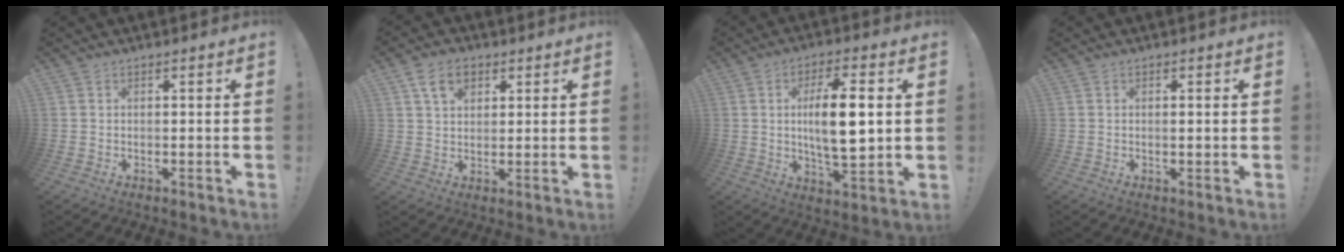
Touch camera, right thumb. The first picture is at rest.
{"total": 7.6, "force": [3.8, 5.3, 3.9], "torque": [-0.062, -0.004, 0.073]}
{"total": 13.9, "force": [1.5, 4.6, 13.0], "torque": [-0.229, -0.008, 0.014]}
{"total": 0.8, "force": [0.1, 0.0, 0.8], "torque": [-0.003, -0.005, -0.001]}